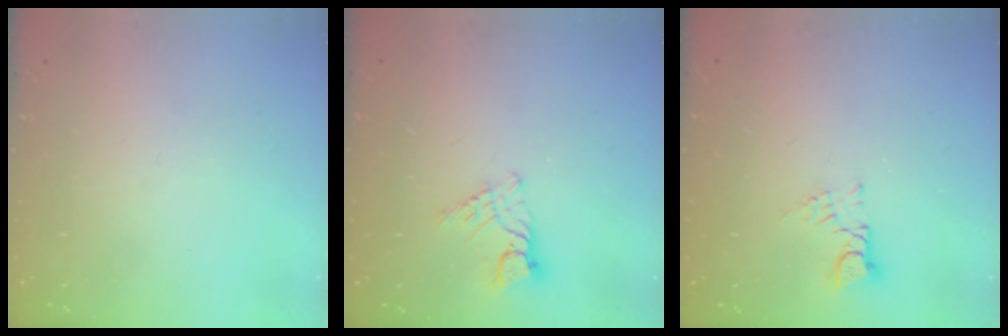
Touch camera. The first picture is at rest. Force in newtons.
{"total": 6.9, "press": 6.9, "slide": 0.5}
{"total": 4.0, "press": 4.0, "slide": 0.1}